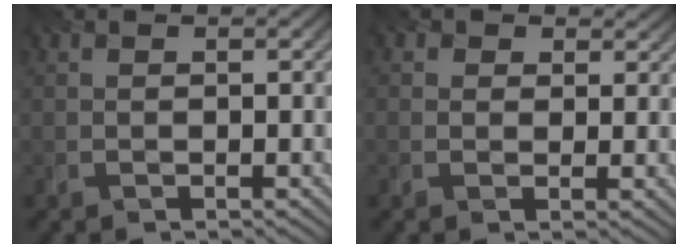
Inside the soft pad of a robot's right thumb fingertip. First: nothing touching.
{"total": 2.2, "force": [1.2, 1.8, 0.5], "torque": [-0.012, -0.006, 0.012]}